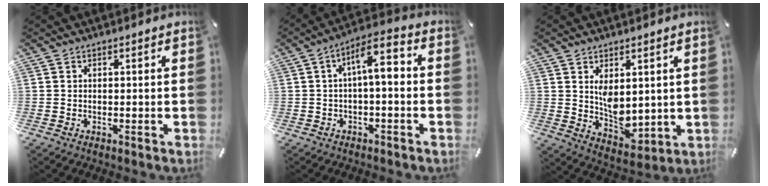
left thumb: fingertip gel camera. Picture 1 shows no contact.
{"total": 7.7, "force": [0.6, 3.1, 7.1], "torque": [-0.124, 0.005, 0.009]}
{"total": 7.2, "force": [2.1, 4.8, 5.0], "torque": [-0.079, -0.020, 0.038]}